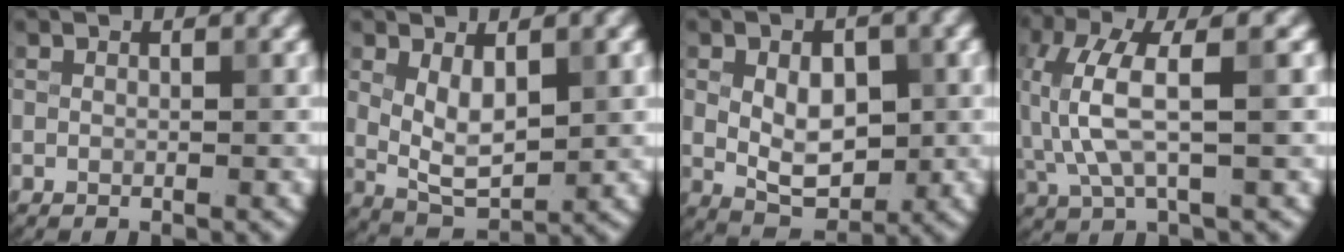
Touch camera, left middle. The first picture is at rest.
{"total": 4.3, "force": [1.0, 2.0, 3.7], "torque": [-0.074, -0.007, 0.024]}
{"total": 5.6, "force": [0.3, 3.6, 4.2], "torque": [-0.071, -0.005, 0.009]}
{"total": 6.0, "force": [0.2, 1.7, 5.8], "torque": [-0.138, 0.009, 0.005]}